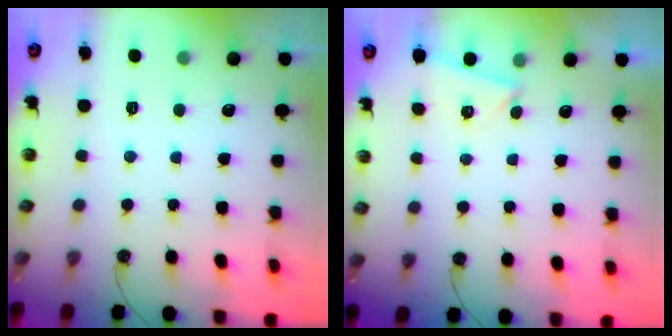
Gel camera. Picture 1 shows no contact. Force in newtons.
{"total": 3.4, "press": 2.4, "slide": 2.4}